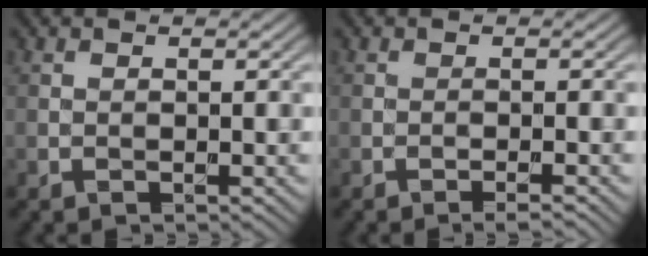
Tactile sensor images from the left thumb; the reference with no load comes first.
{"total": 1.4, "force": [-0.9, 0.0, 1.0], "torque": [-0.015, 0.003, -0.017]}